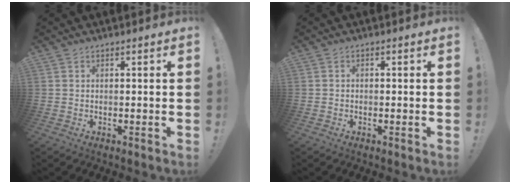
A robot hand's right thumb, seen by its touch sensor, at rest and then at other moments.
{"total": 0.9, "force": [-0.6, 0.6, 0.2], "torque": [-0.010, 0.006, -0.010]}